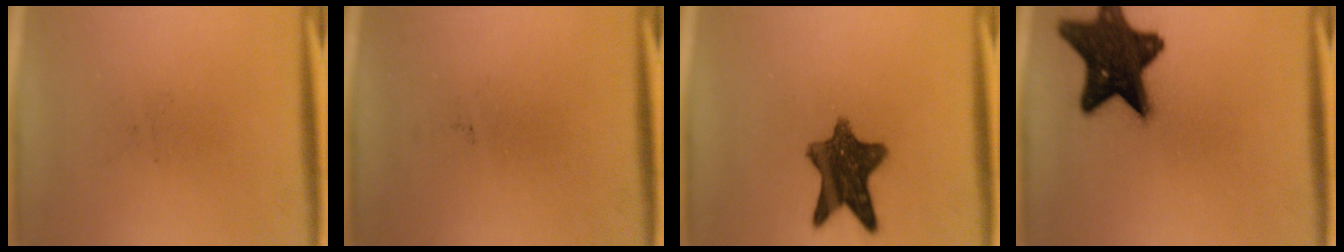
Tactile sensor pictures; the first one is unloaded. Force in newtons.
{"total": 0.0}
{"total": 10.6}
{"total": 16.7}